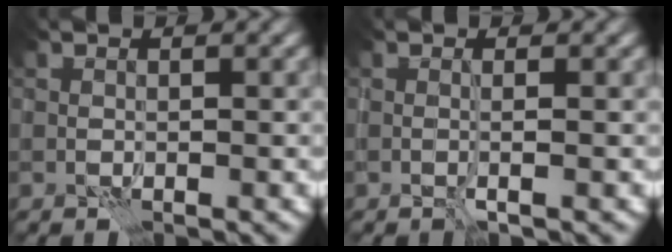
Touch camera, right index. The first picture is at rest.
{"total": 0.9, "force": [-0.2, -0.1, 0.9], "torque": [-0.015, -0.002, -0.005]}